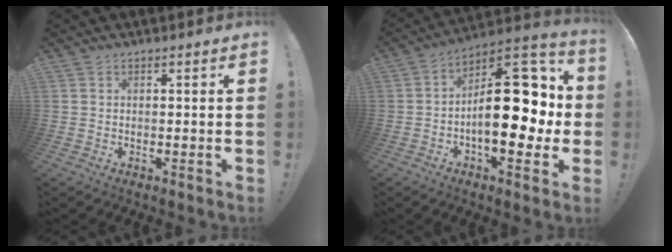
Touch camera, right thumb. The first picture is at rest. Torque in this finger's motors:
{"motor_torque": [0.31, 0.69, 1.82, -0.53, 0.09]}